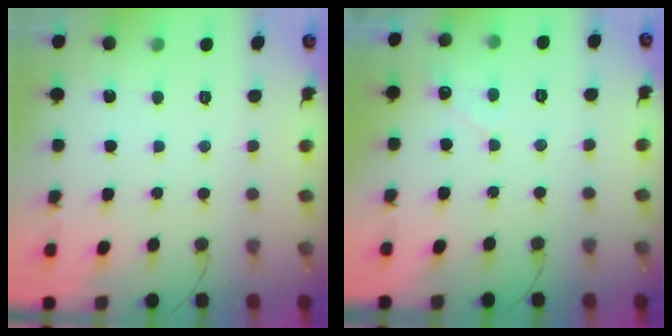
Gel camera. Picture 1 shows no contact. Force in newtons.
{"total": 2.5, "press": 2.5, "slide": 0.0}